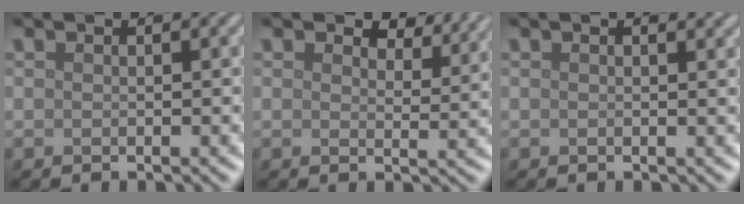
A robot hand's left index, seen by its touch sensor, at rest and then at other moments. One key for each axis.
{"total": 4.3, "fx": 3.4, "fy": 1.8, "fz": 1.9, "tx": -0.035, "ty": -0.003, "tz": 0.040}
{"total": 0.9, "fx": 0.6, "fy": 0.2, "fz": 0.6, "tx": -0.008, "ty": 0.002, "tz": 0.011}